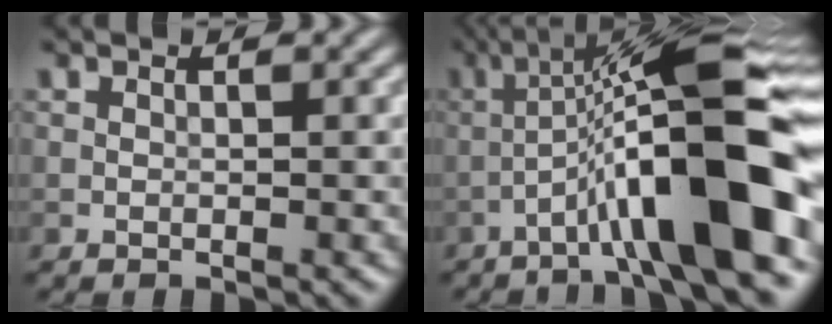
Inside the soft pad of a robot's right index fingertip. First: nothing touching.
{"total": 12.5, "force": [-4.0, 1.9, 11.7], "torque": [-0.176, 0.031, -0.060]}